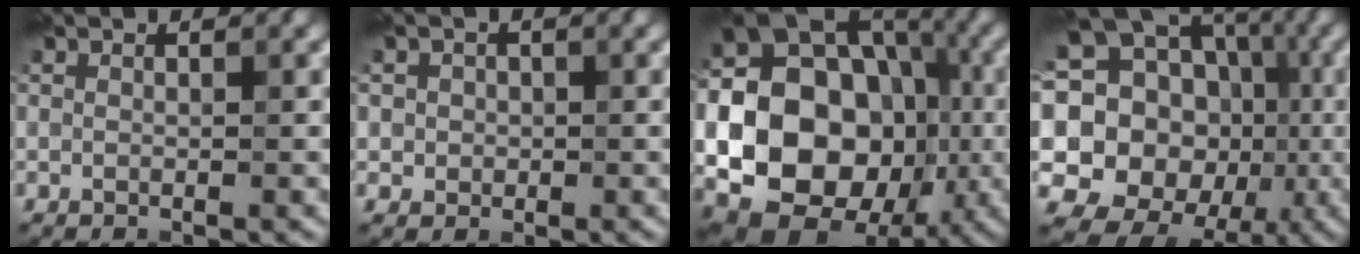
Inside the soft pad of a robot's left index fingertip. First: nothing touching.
{"total": 1.9, "force": [0.3, 1.8, 0.7], "torque": [-0.001, 0.007, 0.001]}
{"total": 22.1, "force": [-3.8, 18.4, 11.6], "torque": [-0.203, -0.011, -0.110]}
{"total": 20.7, "force": [0.9, 18.1, 10.0], "torque": [-0.197, 0.046, -0.001]}